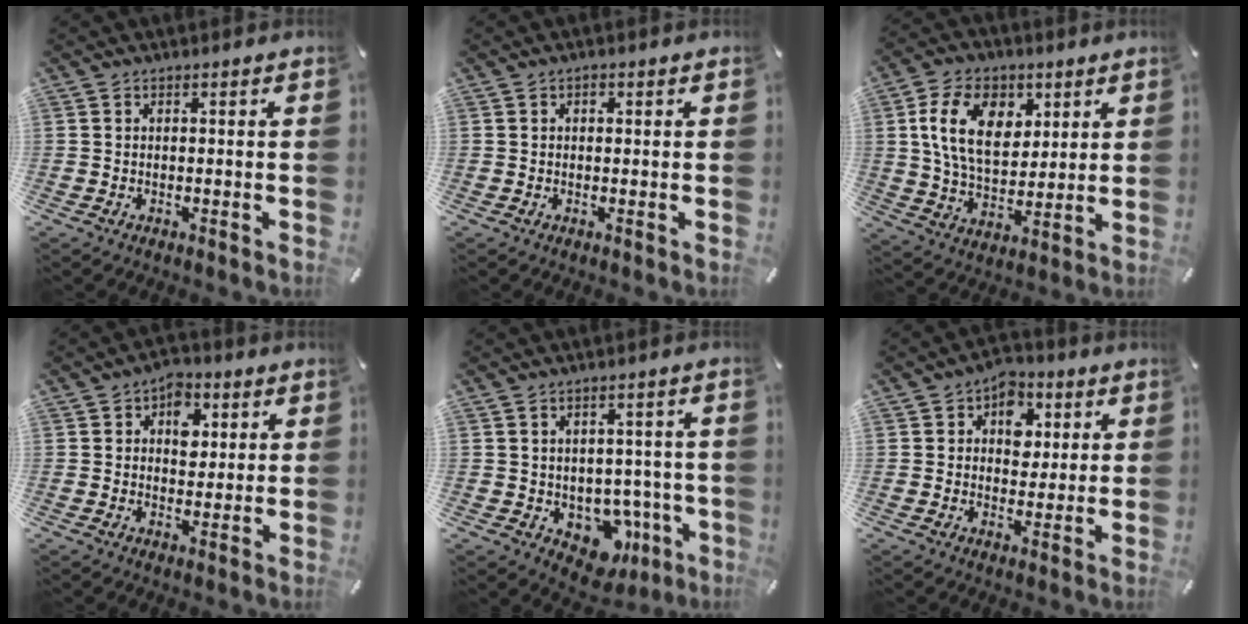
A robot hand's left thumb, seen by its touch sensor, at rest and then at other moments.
{"total": 0.8, "force": [0.2, 0.7, 0.4], "torque": [0.000, 0.001, 0.002]}
{"total": 14.3, "force": [4.9, 9.7, 9.4], "torque": [-0.173, 0.004, 0.086]}
{"total": 6.8, "force": [1.7, 5.1, 4.1], "torque": [-0.040, -0.004, 0.022]}
{"total": 8.8, "force": [-2.6, 7.1, 4.5], "torque": [-0.039, 0.006, -0.033]}
{"total": 7.8, "force": [1.8, 6.5, 3.9], "torque": [-0.044, 0.000, 0.025]}